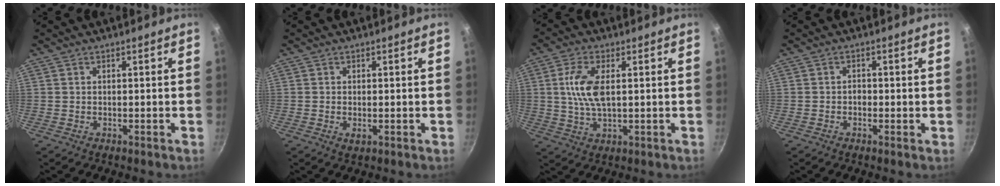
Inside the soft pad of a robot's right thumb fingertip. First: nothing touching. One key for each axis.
{"total": 1.6, "fx": -0.2, "fy": 0.9, "fz": 1.3, "tx": -0.021, "ty": -0.003, "tz": -0.003}
{"total": 8.3, "fx": 1.3, "fy": 3.8, "fz": 7.2, "tx": -0.144, "ty": 0.002, "tz": 0.025}
{"total": 1.4, "fx": -0.3, "fy": 1.0, "fz": 0.9, "tx": -0.013, "ty": 0.004, "tz": -0.009}